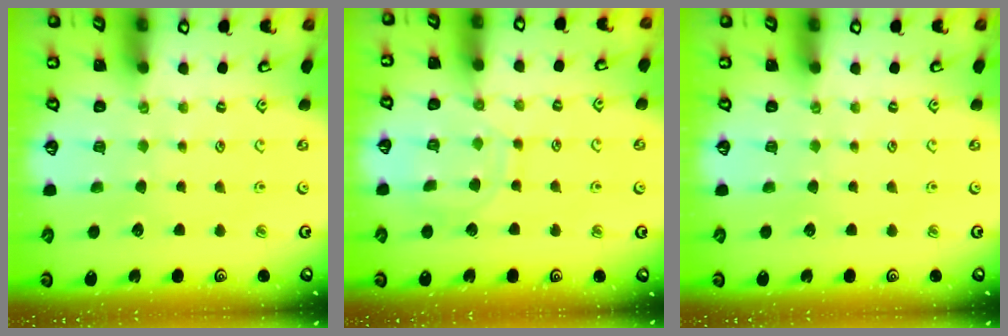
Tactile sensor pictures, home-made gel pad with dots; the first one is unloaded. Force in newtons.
{"total": 9.7, "press": 9.7, "slide": 0.8}
{"total": 0.0}